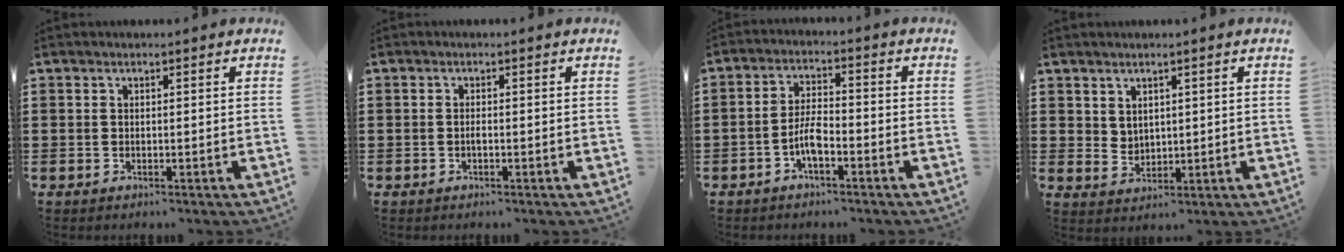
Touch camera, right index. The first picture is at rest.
{"total": 0.8, "force": [-0.3, 0.2, 0.7], "torque": [-0.015, -0.005, -0.004]}
{"total": 4.7, "force": [-2.2, 1.5, 3.9], "torque": [-0.088, 0.003, -0.047]}
{"total": 2.7, "force": [2.1, 1.6, 0.3], "torque": [-0.013, 0.004, 0.042]}